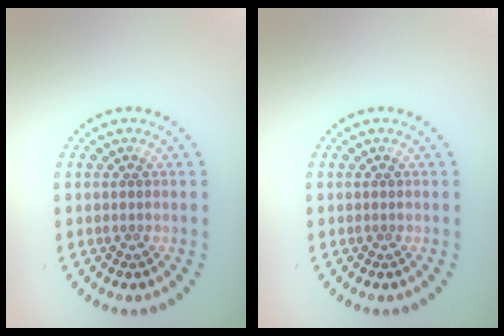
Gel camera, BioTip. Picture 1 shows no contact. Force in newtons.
{"total": 0.0}